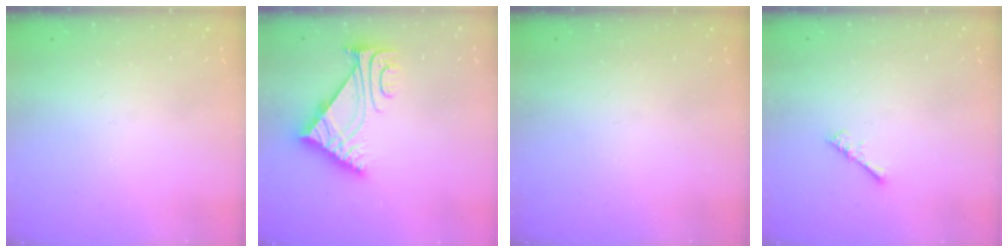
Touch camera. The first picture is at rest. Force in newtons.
{"total": 7.4, "press": 7.3, "slide": 1.0}
{"total": 0.0}
{"total": 0.8, "press": 0.8, "slide": 0.3}